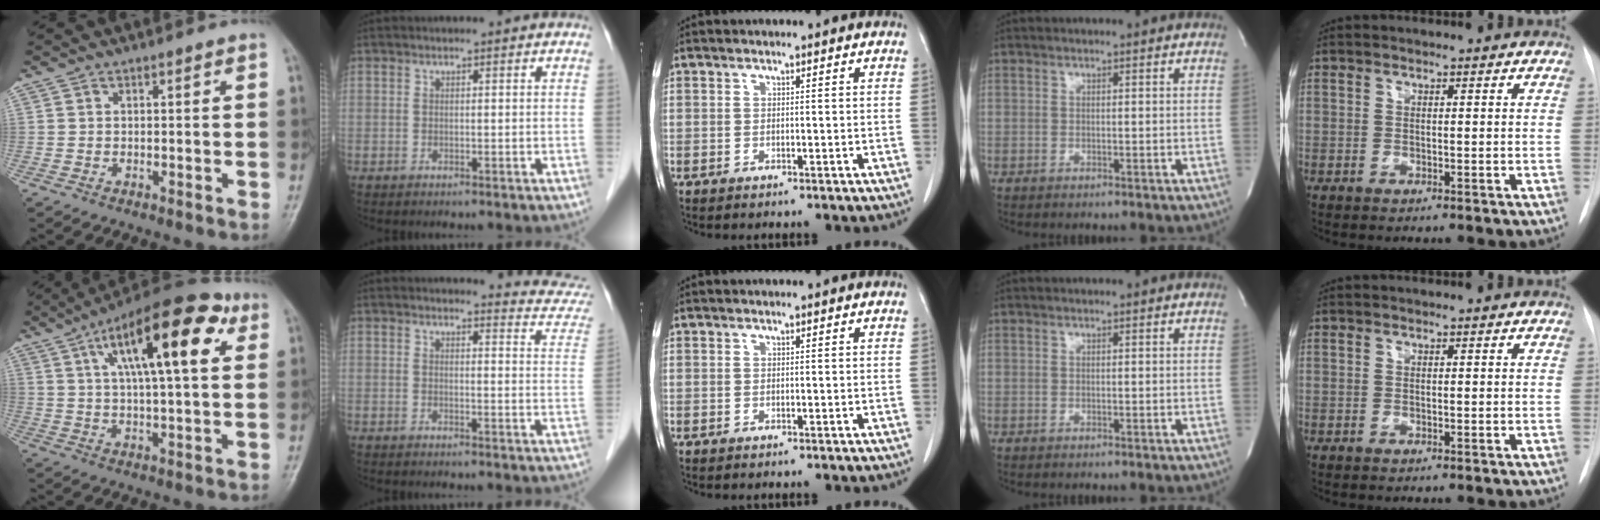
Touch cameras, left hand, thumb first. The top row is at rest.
{"thumb": {"total": 19.9, "force": [7.7, 6.7, 17.1], "torque": [-0.248, 0.003, 0.114]}, "index": {"total": 9.0, "force": [9.0, 0.7, 0.8], "torque": [0.009, -0.057, 0.073]}}